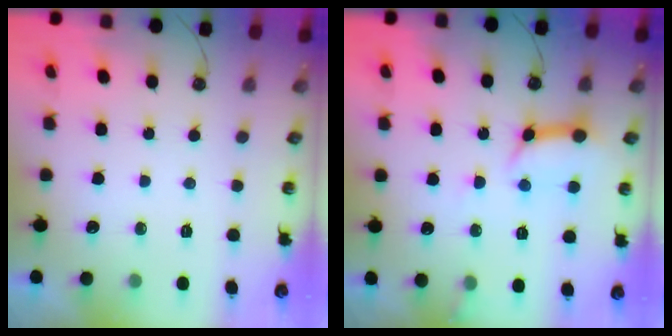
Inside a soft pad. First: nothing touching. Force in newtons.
{"total": 12.3, "press": 12.3, "slide": 1.3}